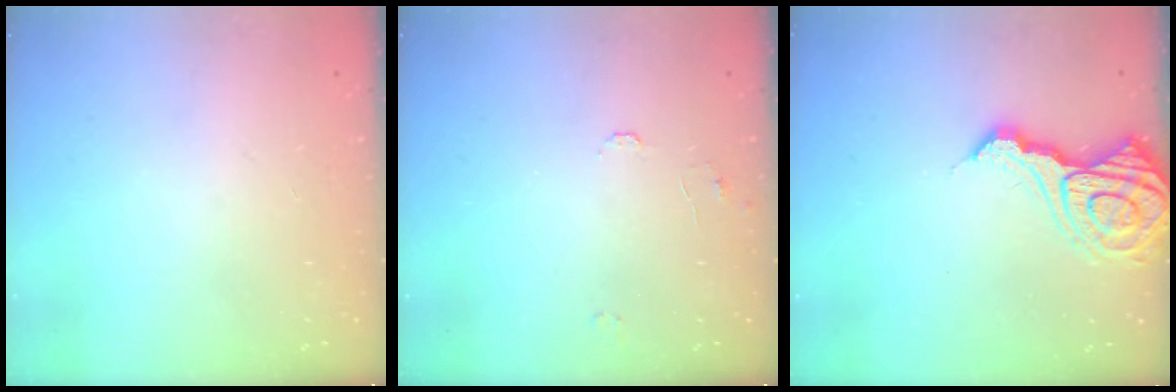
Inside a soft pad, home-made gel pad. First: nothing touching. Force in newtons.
{"total": 5.8, "press": 5.8, "slide": 0.5}
{"total": 13.5, "press": 13.5, "slide": 1.4}